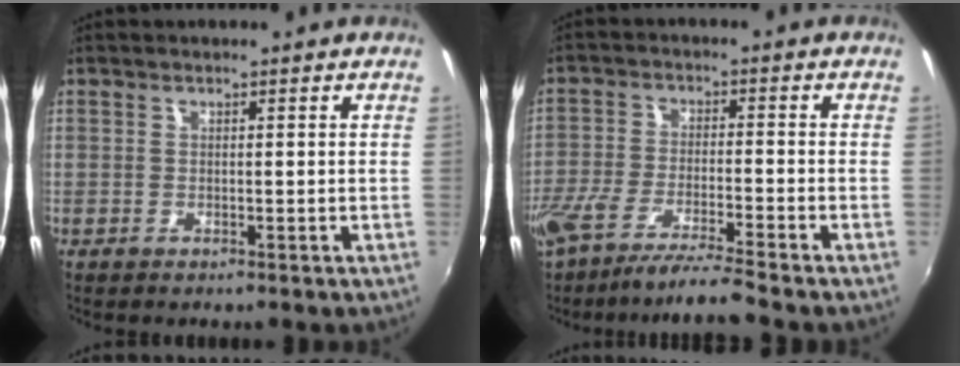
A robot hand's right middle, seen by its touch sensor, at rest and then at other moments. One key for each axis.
{"total": 10.2, "fx": -8.6, "fy": -0.5, "fz": 5.4, "tx": -0.115, "ty": -0.028, "tz": -0.152}